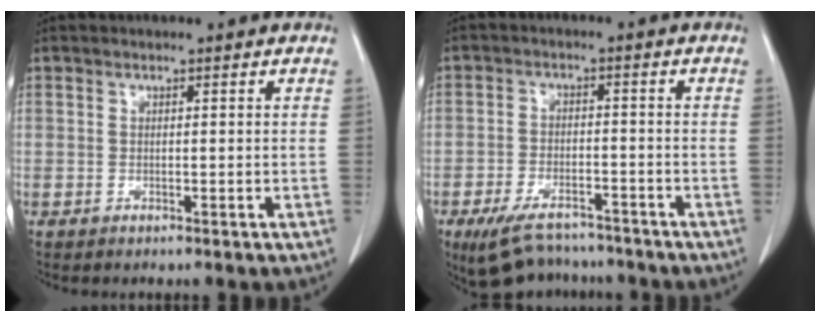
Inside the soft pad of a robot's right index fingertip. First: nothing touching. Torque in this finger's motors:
{"motor_torque": [0.74, -0.62, 0.29, 0.06]}